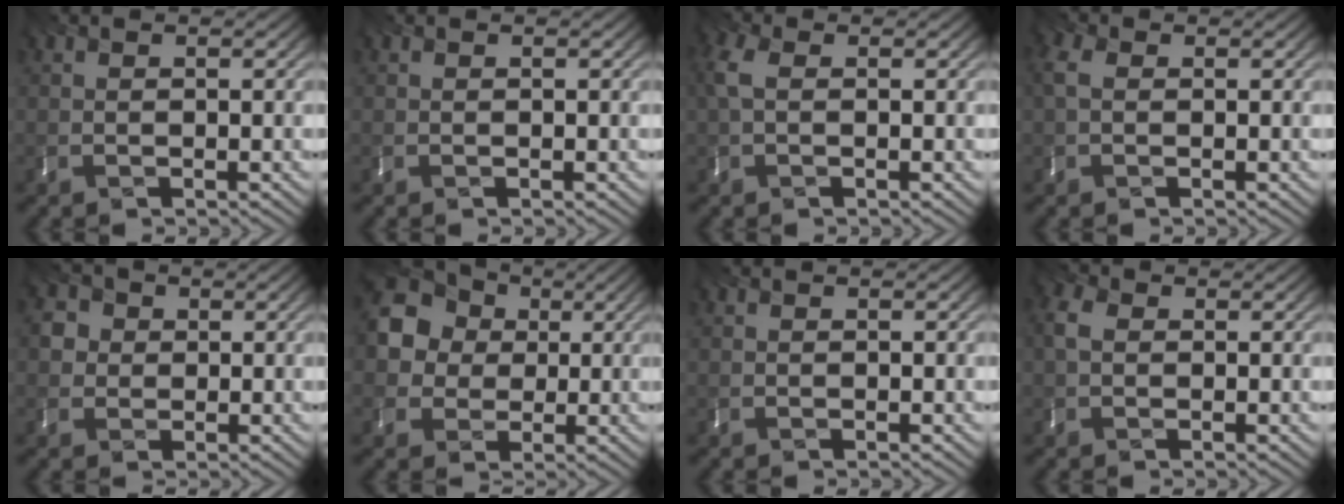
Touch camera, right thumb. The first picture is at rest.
{"total": 0.0}
{"total": 2.6, "force": [-0.2, 1.7, 2.0], "torque": [-0.064, 0.001, -0.010]}
{"total": 2.4, "force": [-0.3, 1.7, 1.5], "torque": [-0.056, -0.001, -0.011]}
{"total": 3.1, "force": [-0.3, 3.0, 0.6], "torque": [-0.037, -0.002, -0.017]}
{"total": 9.7, "force": [1.3, 8.7, 4.1], "torque": [-0.132, 0.024, 0.003]}
{"total": 0.0}
{"total": 2.3, "force": [-0.5, 1.8, 1.3], "torque": [-0.041, 0.000, -0.020]}